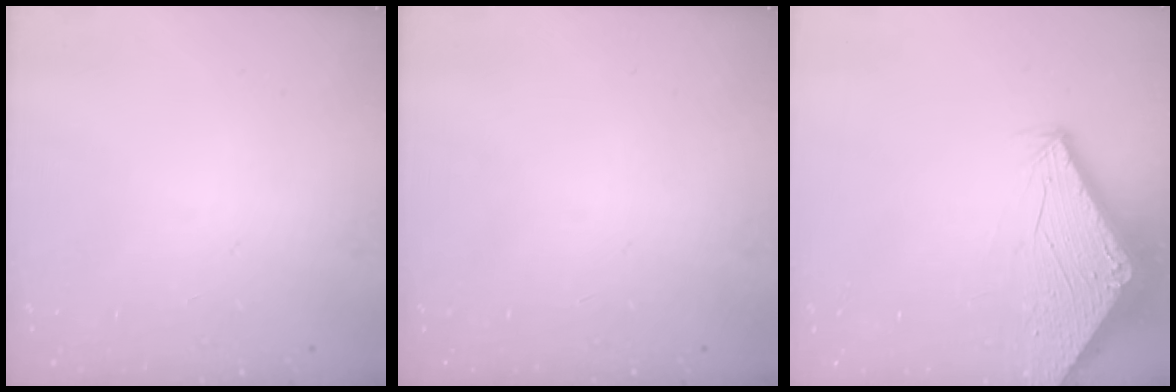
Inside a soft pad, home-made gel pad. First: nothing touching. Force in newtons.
{"total": 0.0}
{"total": 2.8, "press": 2.8, "slide": 0.1}